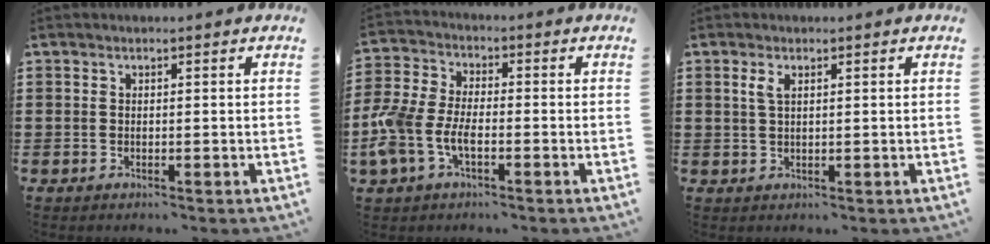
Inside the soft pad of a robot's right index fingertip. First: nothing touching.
{"total": 6.6, "force": [-2.6, 3.4, 5.0], "torque": [-0.137, -0.007, -0.057]}
{"total": 2.0, "force": [0.8, 0.7, 1.7], "torque": [-0.036, 0.006, 0.013]}